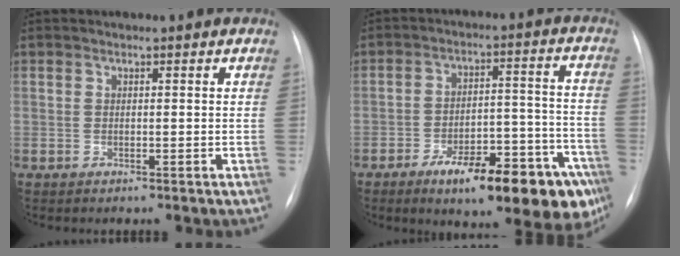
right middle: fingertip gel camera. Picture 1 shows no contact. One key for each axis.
{"total": 18.7, "fx": -11.5, "fy": 5.8, "fz": 13.6, "tx": -0.121, "ty": 0.039, "tz": -0.160}